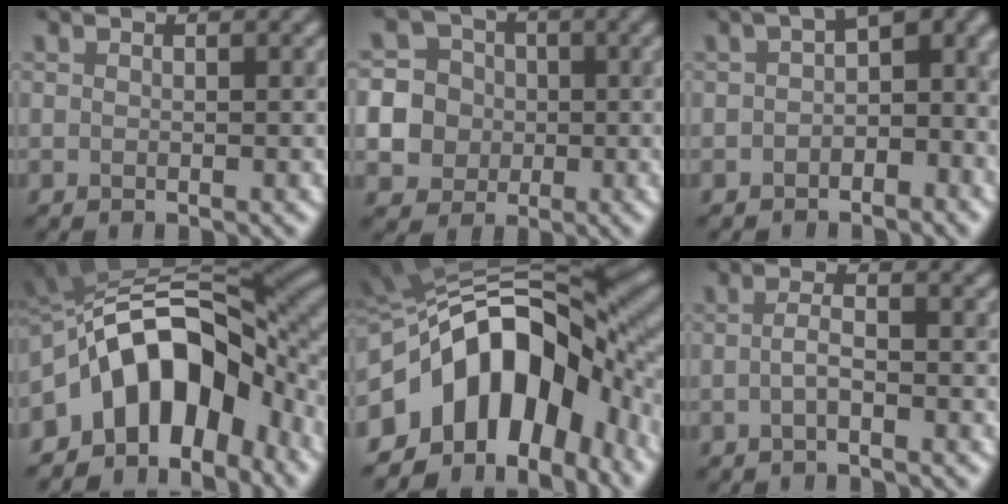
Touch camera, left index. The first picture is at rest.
{"total": 10.2, "force": [-1.3, 9.8, 2.5], "torque": [-0.079, -0.003, -0.035]}
{"total": 7.2, "force": [-1.0, 4.2, 5.8], "torque": [-0.054, 0.015, -0.026]}
{"total": 12.1, "force": [-4.7, 7.1, 8.5], "torque": [-0.116, 0.020, -0.092]}
{"total": 14.9, "force": [-3.9, 9.0, 11.2], "torque": [-0.156, 0.021, -0.083]}
{"total": 1.5, "force": [-0.4, 0.3, 1.4], "torque": [-0.030, 0.004, -0.012]}